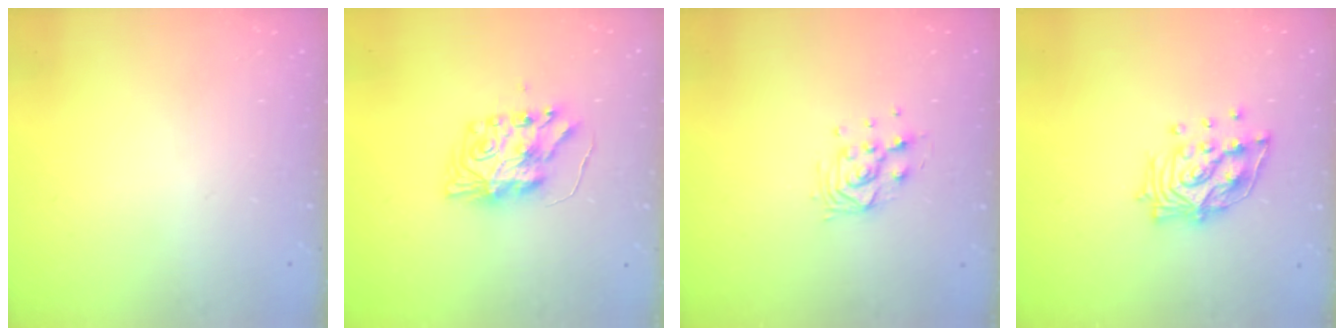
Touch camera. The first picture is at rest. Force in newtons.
{"total": 9.3, "press": 9.3, "slide": 0.7}
{"total": 9.0, "press": 8.9, "slide": 1.5}
{"total": 14.2, "press": 14.1, "slide": 1.9}